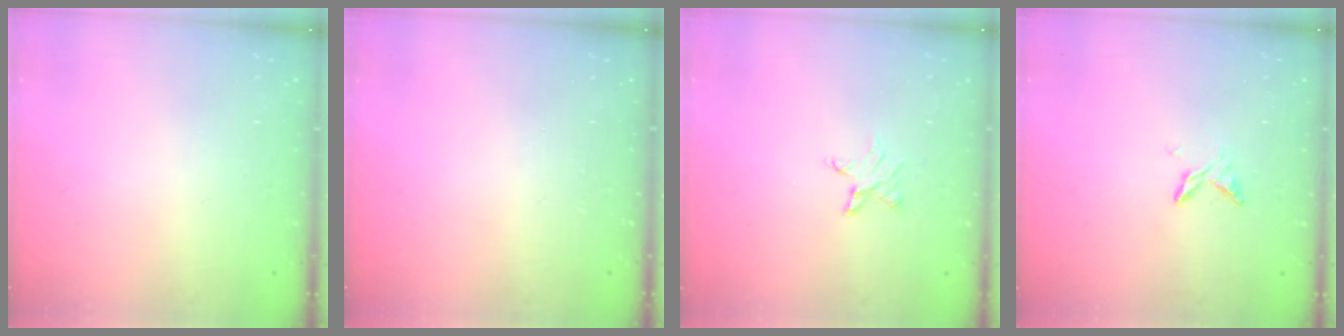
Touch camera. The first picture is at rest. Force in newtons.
{"total": 0.0}
{"total": 2.9, "press": 2.9, "slide": 0.2}
{"total": 5.3, "press": 5.2, "slide": 0.7}